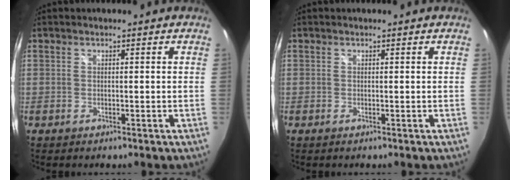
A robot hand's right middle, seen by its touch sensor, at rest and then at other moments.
{"total": 0.0}